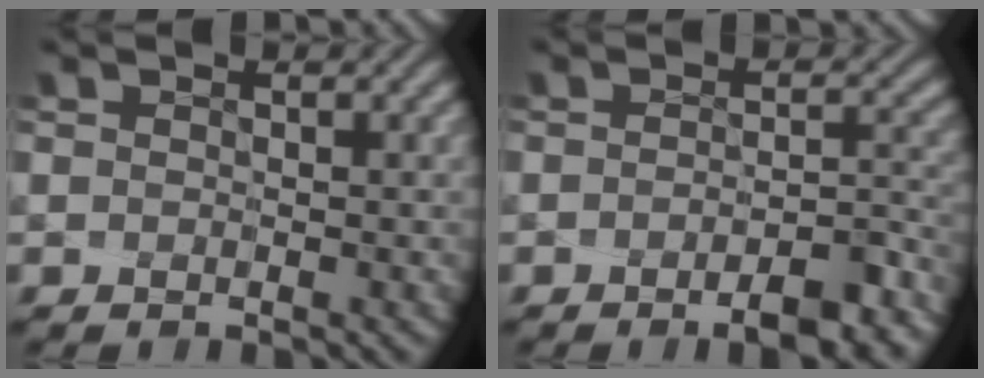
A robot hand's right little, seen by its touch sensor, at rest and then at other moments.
{"total": 7.4, "force": [-4.5, 2.9, 5.1], "torque": [-0.060, -0.016, -0.049]}